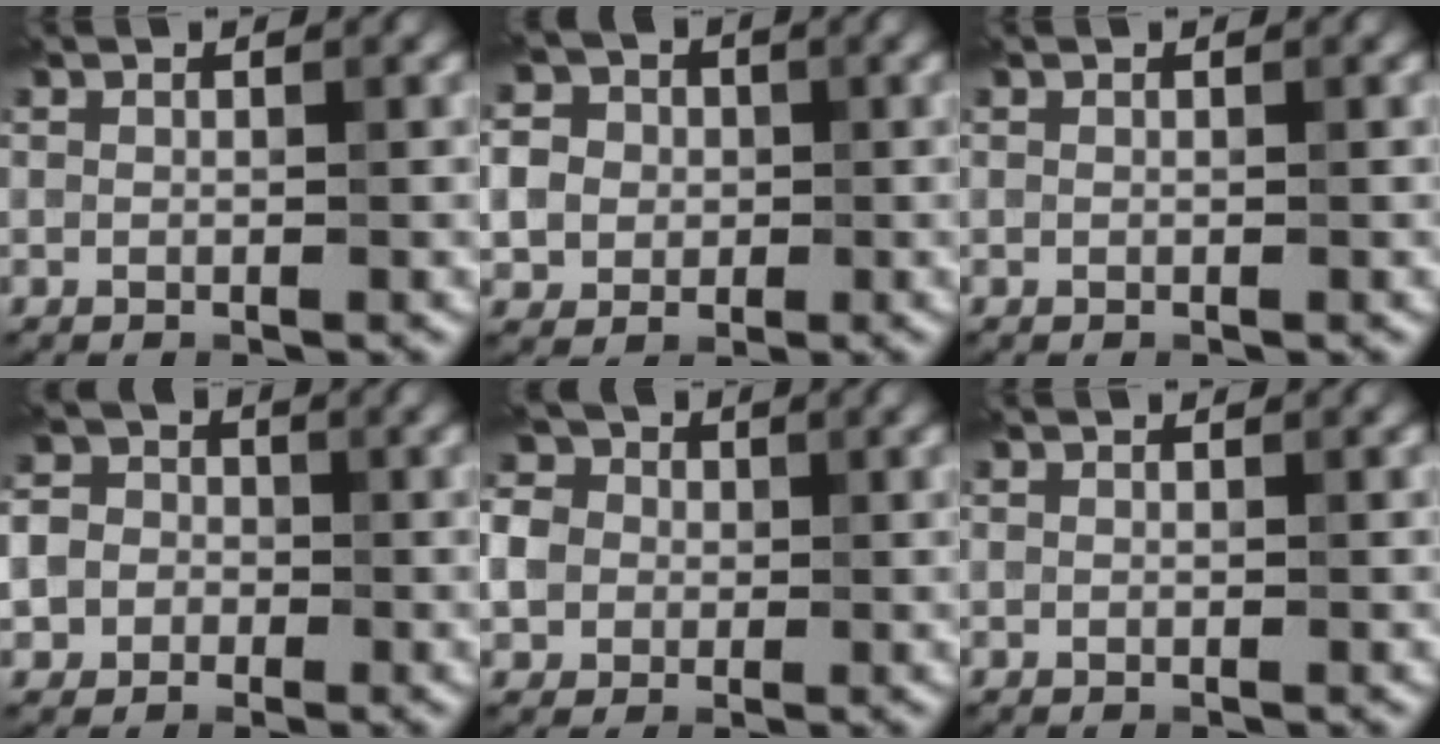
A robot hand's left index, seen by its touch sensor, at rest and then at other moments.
{"total": 8.0, "force": [0.3, 7.4, 3.1], "torque": [-0.075, 0.029, -0.016]}
{"total": 0.0}
{"total": 7.9, "force": [-2.4, 7.1, 2.4], "torque": [-0.051, -0.009, -0.078]}
{"total": 6.5, "force": [0.3, 5.6, 3.3], "torque": [-0.069, 0.026, -0.017]}
{"total": 0.0}